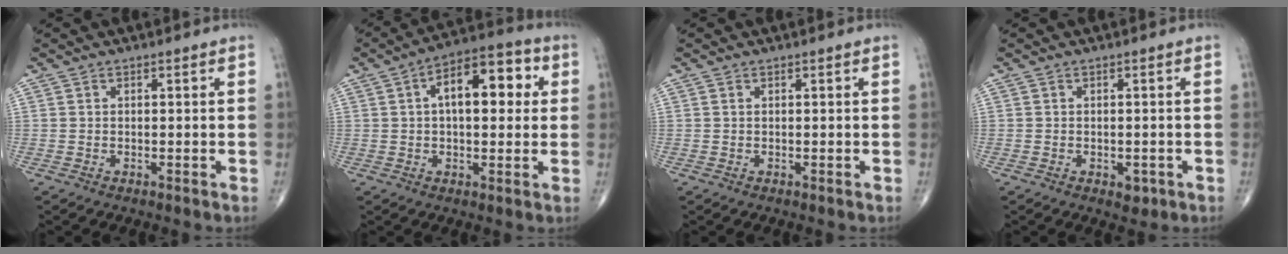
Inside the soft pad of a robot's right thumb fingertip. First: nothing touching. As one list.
[{"total": 13.2, "force": [2.8, 6.5, 11.1], "torque": [-0.143, 0.025, 0.035]}, {"total": 0.0}, {"total": 2.1, "force": [-0.8, 1.4, 1.4], "torque": [-0.009, -0.001, -0.006]}]